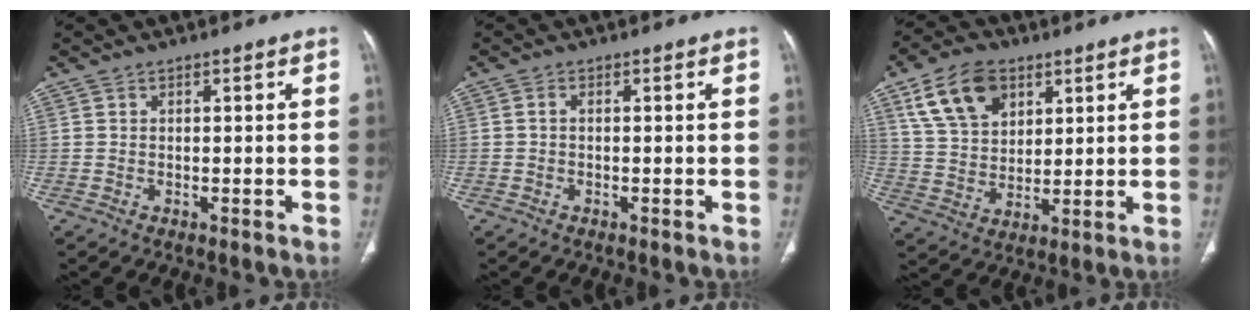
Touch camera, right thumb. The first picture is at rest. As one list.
[{"total": 0.7, "force": [-0.1, 0.4, 0.6], "torque": [-0.013, 0.001, -0.004]}, {"total": 13.1, "force": [6.4, 8.5, 7.6], "torque": [-0.119, -0.015, 0.125]}]